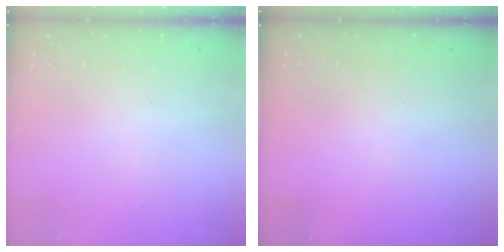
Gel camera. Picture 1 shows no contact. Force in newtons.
{"total": 0.0}